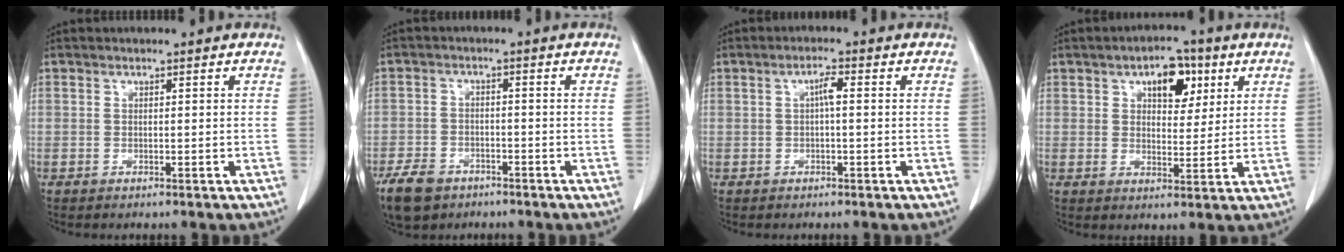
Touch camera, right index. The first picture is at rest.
{"total": 6.7, "force": [-4.6, 4.1, 2.6], "torque": [-0.053, -0.001, -0.075]}
{"total": 2.2, "force": [0.2, 0.3, 2.2], "torque": [-0.039, 0.004, 0.004]}
{"total": 7.1, "force": [3.3, 3.6, 5.1], "torque": [-0.071, 0.012, 0.050]}